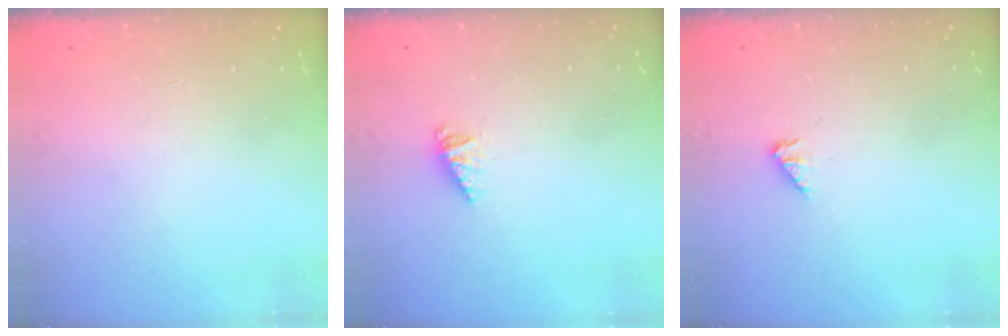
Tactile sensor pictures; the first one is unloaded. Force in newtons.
{"total": 1.7, "press": 1.7, "slide": 0.2}
{"total": 2.2, "press": 2.1, "slide": 0.5}